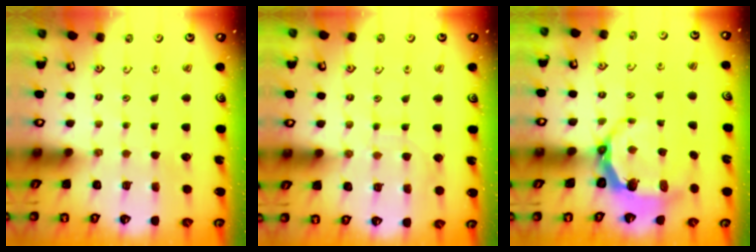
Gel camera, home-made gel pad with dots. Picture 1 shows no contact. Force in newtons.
{"total": 6.2, "press": 6.1, "slide": 0.5}
{"total": 5.6, "press": 4.2, "slide": 3.7}